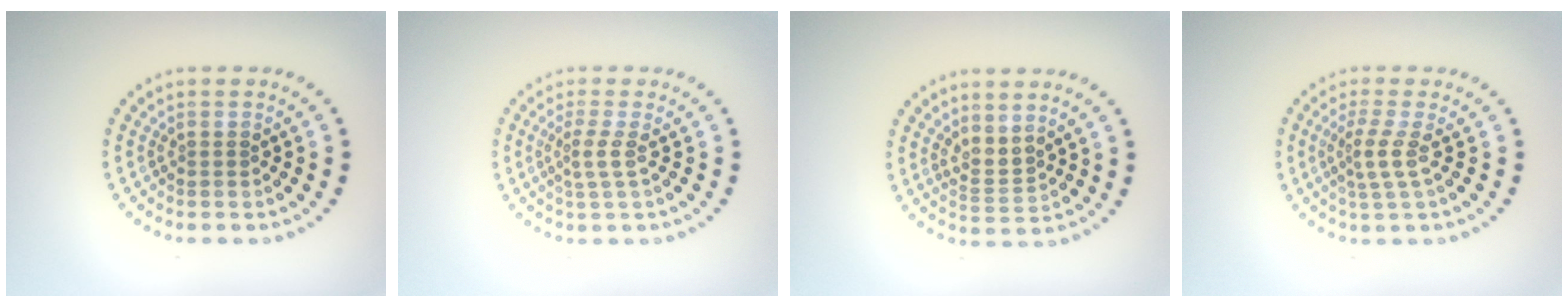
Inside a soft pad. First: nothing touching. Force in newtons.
{"total": 1.8, "press": 1.3, "slide": 1.2}
{"total": 2.1, "press": 1.5, "slide": 1.5}
{"total": 2.2, "press": 1.5, "slide": 1.6}